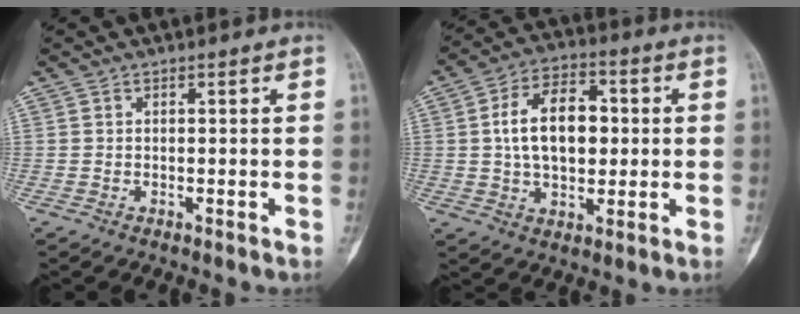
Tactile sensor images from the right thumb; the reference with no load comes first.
{"total": 13.7, "force": [1.3, 8.4, 10.7], "torque": [-0.160, 0.014, 0.019]}